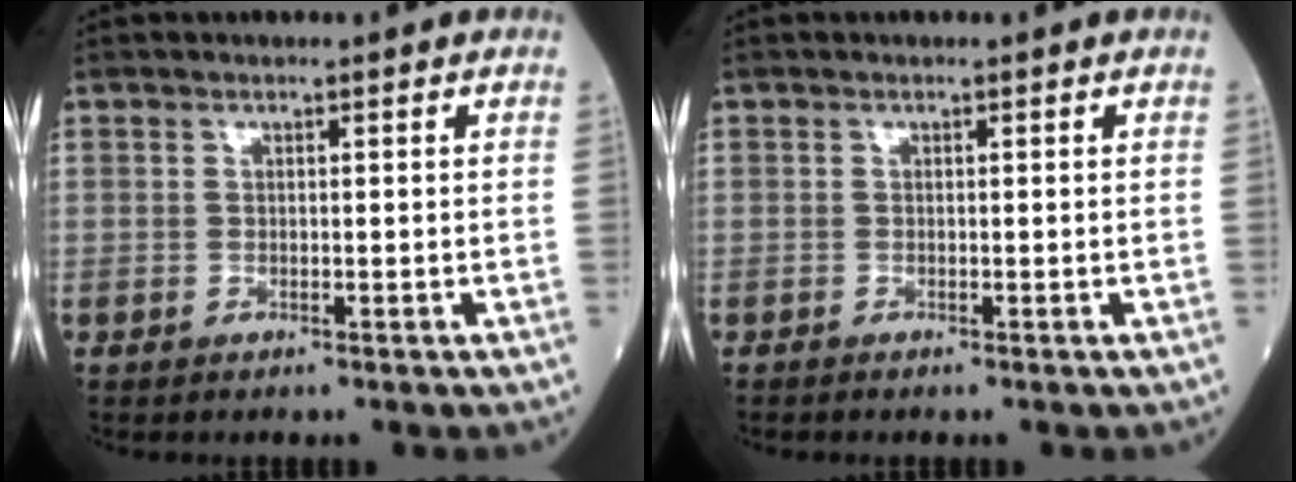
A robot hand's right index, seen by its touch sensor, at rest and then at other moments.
{"total": 0.0}